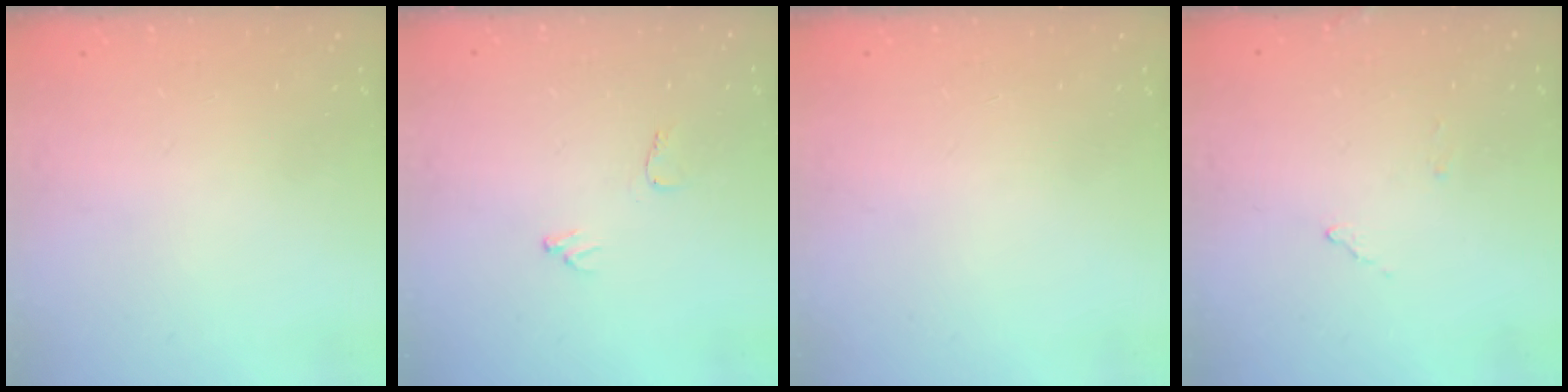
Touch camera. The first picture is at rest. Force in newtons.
{"total": 6.1, "press": 6.1, "slide": 0.6}
{"total": 0.0}
{"total": 8.1, "press": 8.1, "slide": 0.4}